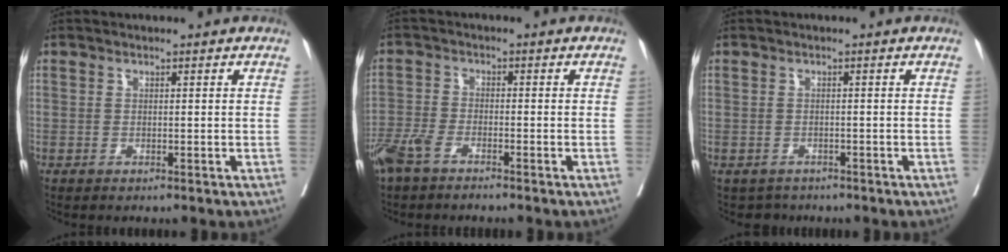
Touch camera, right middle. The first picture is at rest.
{"total": 4.9, "force": [-3.7, 1.4, 2.9], "torque": [-0.066, -0.005, -0.075]}
{"total": 2.3, "force": [-1.8, 1.5, -0.1], "torque": [-0.003, 0.002, -0.028]}